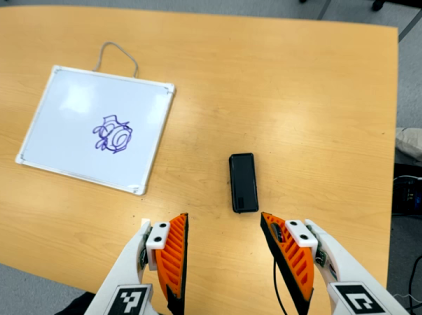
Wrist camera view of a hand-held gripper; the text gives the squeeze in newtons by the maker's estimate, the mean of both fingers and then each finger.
{"total": 0.0}